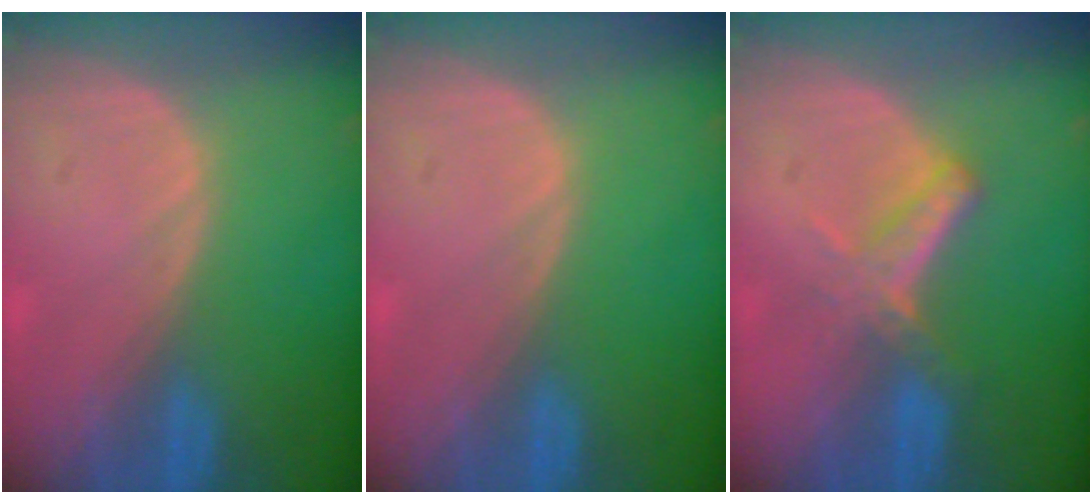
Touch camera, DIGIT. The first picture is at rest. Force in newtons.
{"total": 0.0}
{"total": 5.6, "press": 4.7, "slide": 3.0}